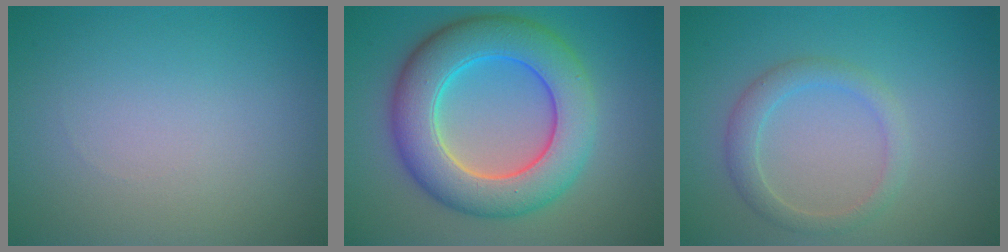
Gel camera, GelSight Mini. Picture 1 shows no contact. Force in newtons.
{"total": 9.2, "press": 9.2, "slide": 0.4}
{"total": 2.3, "press": 2.3, "slide": 0.1}